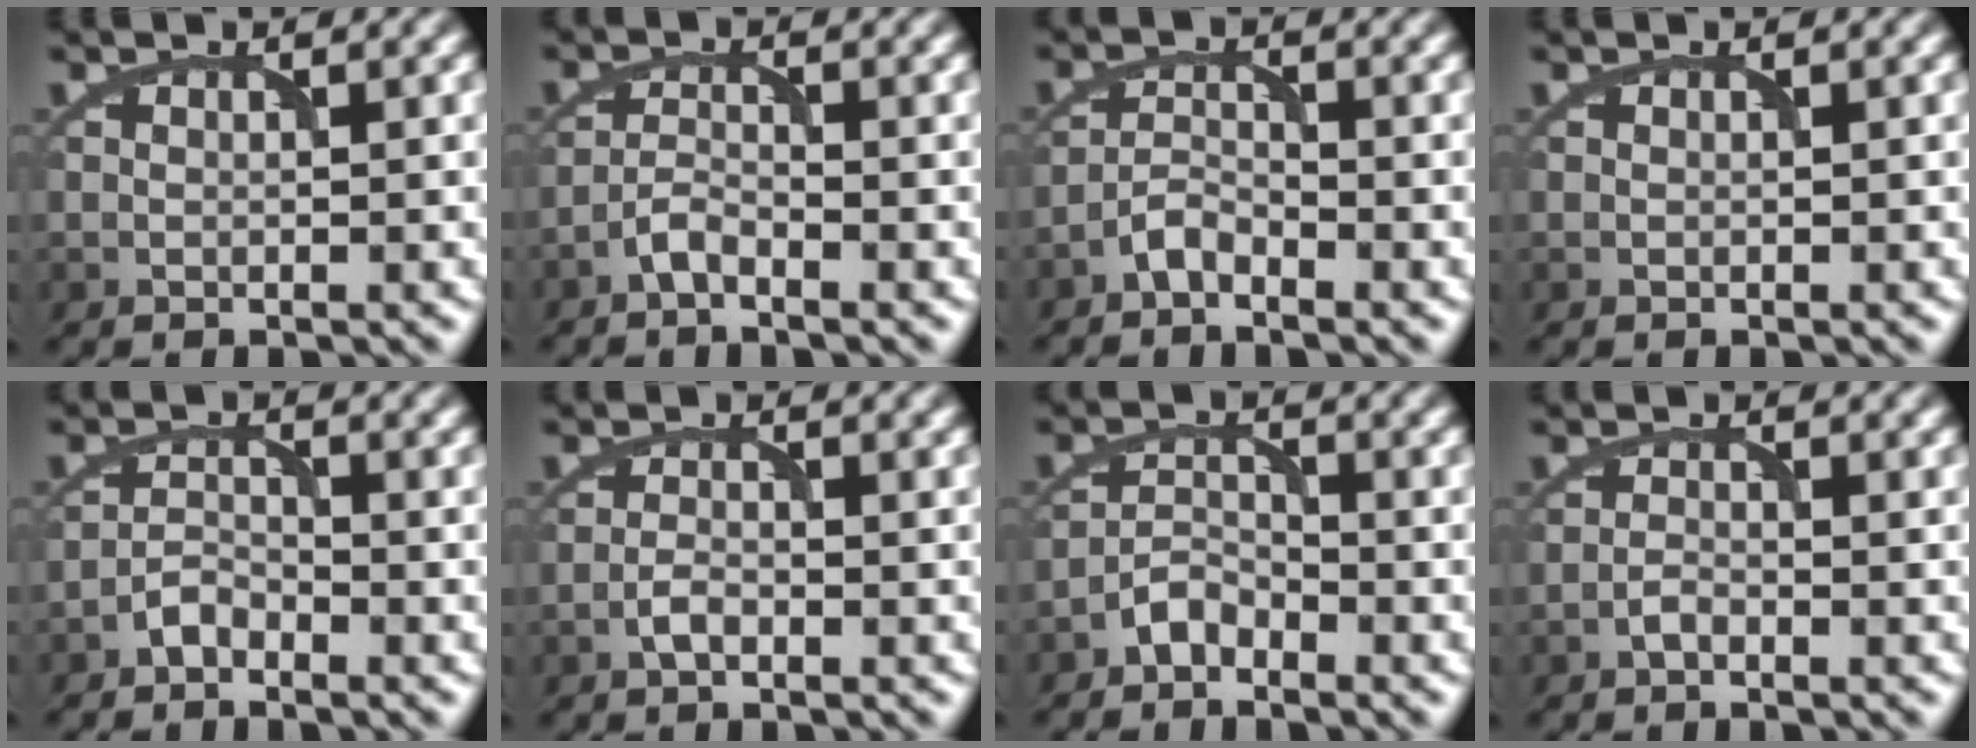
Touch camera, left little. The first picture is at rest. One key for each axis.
{"total": 1.7, "fx": -1.5, "fy": 0.3, "fz": 0.8, "tx": -0.016, "ty": 0.006, "tz": -0.033}
{"total": 1.9, "fx": -1.7, "fy": 0.4, "fz": 0.6, "tx": -0.012, "ty": 0.007, "tz": -0.037}
{"total": 0.0}
{"total": 1.6, "fx": -1.5, "fy": 0.5, "fz": 0.4, "tx": -0.004, "ty": 0.008, "tz": -0.031}
{"total": 1.3, "fx": -1.0, "fy": 0.5, "fz": 0.8, "tx": -0.016, "ty": 0.003, "tz": -0.020}
{"total": 2.0, "fx": -1.8, "fy": 0.7, "fz": 0.5, "tx": -0.005, "ty": 0.011, "tz": -0.038}
{"total": 0.9, "fx": -0.9, "fy": 0.2, "fz": 0.3, "tx": -0.006, "ty": 0.003, "tz": -0.016}